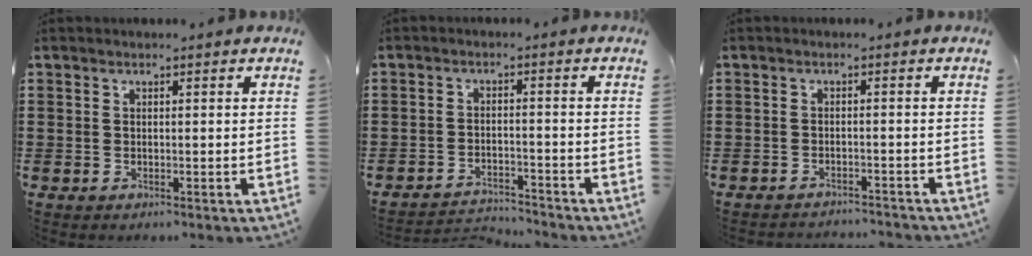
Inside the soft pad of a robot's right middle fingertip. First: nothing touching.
{"total": 2.9, "force": [-2.9, 0.3, 0.2], "torque": [-0.010, 0.001, -0.063]}
{"total": 1.9, "force": [-1.9, 0.0, 0.1], "torque": [-0.006, 0.002, -0.041]}